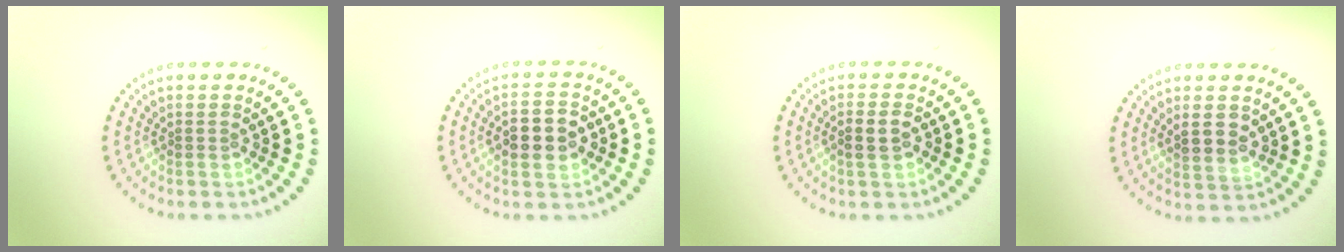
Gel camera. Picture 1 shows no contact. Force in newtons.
{"total": 4.3, "press": 4.3, "slide": 0.1}
{"total": 2.0, "press": 2.0, "slide": 0.4}
{"total": 2.0, "press": 1.9, "slide": 0.6}